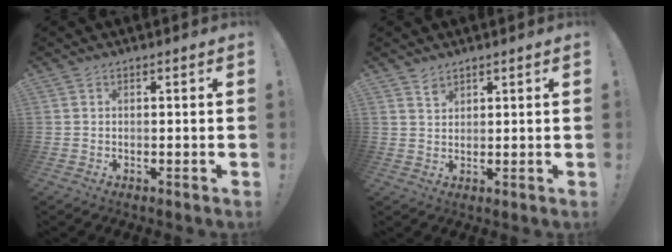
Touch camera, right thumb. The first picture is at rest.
{"total": 2.3, "force": [1.9, 1.1, 0.4], "torque": [0.013, -0.022, 0.032]}